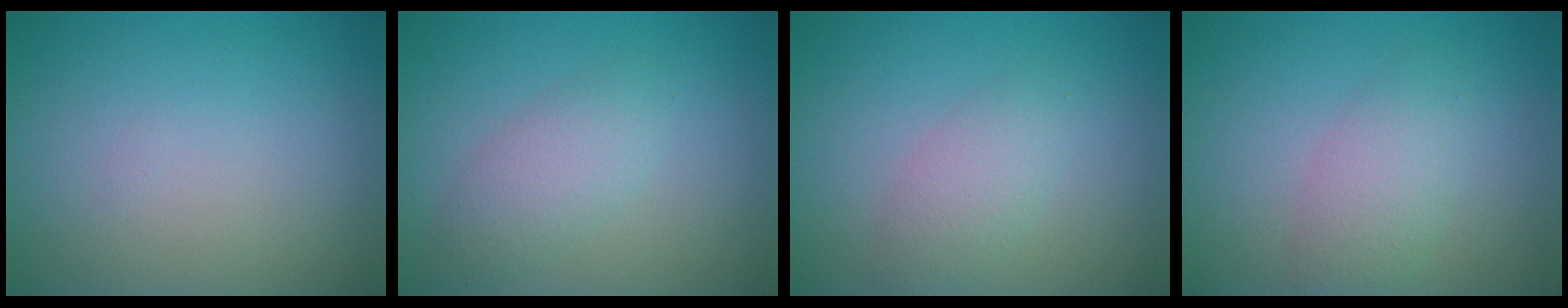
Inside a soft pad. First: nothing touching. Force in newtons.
{"total": 2.7, "press": 2.7, "slide": 0.0}
{"total": 2.4, "press": 2.4, "slide": 0.2}
{"total": 2.9, "press": 2.9, "slide": 0.1}